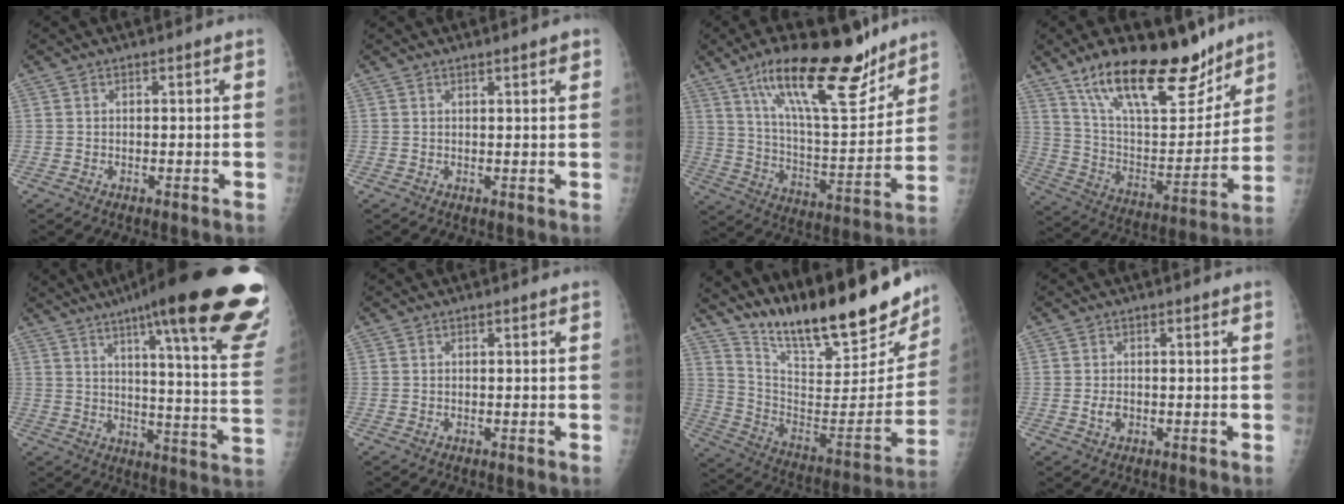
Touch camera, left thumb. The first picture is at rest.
{"total": 1.9, "force": [1.3, 0.2, 1.3], "torque": [-0.015, -0.007, 0.017]}
{"total": 22.8, "force": [15.4, 7.0, 15.3], "torque": [-0.216, -0.074, 0.260]}
{"total": 24.6, "force": [17.2, 9.4, 14.9], "torque": [-0.200, -0.073, 0.292]}
{"total": 30.7, "force": [20.1, 3.9, 22.8], "torque": [-0.245, -0.080, 0.264]}
{"total": 0.0}
{"total": 28.2, "force": [22.2, 7.0, 15.9], "torque": [-0.220, -0.111, 0.342]}
{"total": 1.9, "force": [-0.3, 1.3, 1.3], "torque": [-0.022, 0.000, -0.004]}